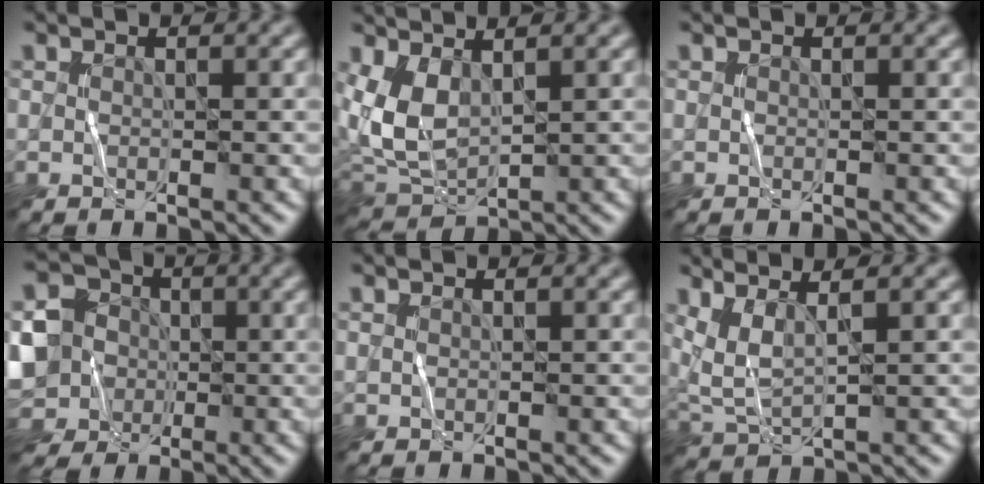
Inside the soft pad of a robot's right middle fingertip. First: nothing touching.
{"total": 5.2, "force": [2.0, 2.7, 3.9], "torque": [-0.103, -0.002, 0.044]}
{"total": 0.0}
{"total": 8.2, "force": [-2.0, 7.2, 3.4], "torque": [-0.081, -0.009, -0.057]}
{"total": 0.0}
{"total": 3.6, "force": [1.9, 0.9, 3.0], "torque": [-0.073, -0.002, 0.047]}